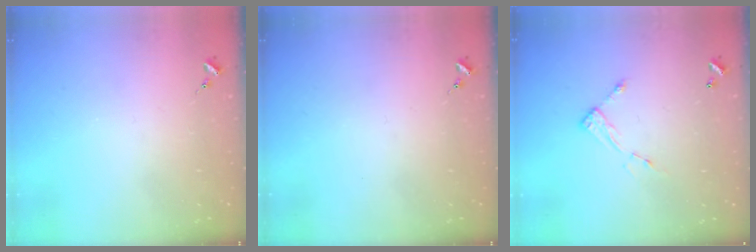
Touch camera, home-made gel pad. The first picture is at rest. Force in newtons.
{"total": 0.0}
{"total": 5.4, "press": 5.4, "slide": 0.3}